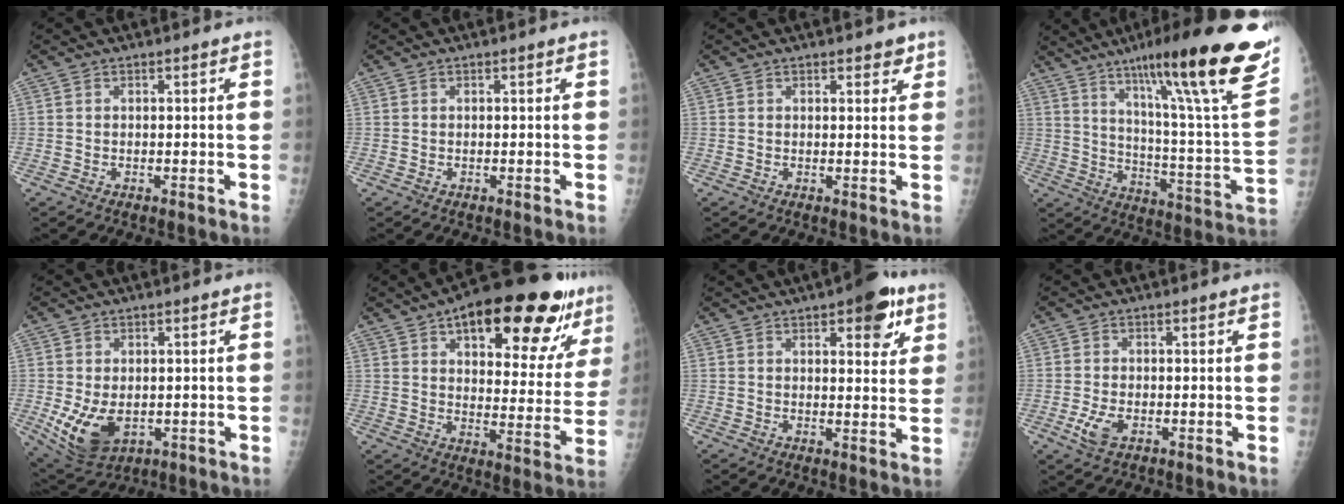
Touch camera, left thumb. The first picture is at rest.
{"total": 0.0}
{"total": 2.4, "force": [1.7, 1.2, 1.2], "torque": [0.004, -0.007, 0.018]}
{"total": 31.5, "force": [18.8, 3.9, 25.0], "torque": [-0.319, -0.060, 0.281]}
{"total": 9.3, "force": [-1.7, 6.0, 6.9], "torque": [-0.118, -0.011, -0.009]}
{"total": 25.8, "force": [15.0, 9.9, 18.5], "torque": [-0.221, -0.029, 0.213]}
{"total": 9.2, "force": [4.8, 3.7, 6.9], "torque": [-0.062, -0.016, 0.058]}
{"total": 3.8, "force": [-1.4, 2.1, 2.9], "torque": [-0.066, -0.003, -0.025]}